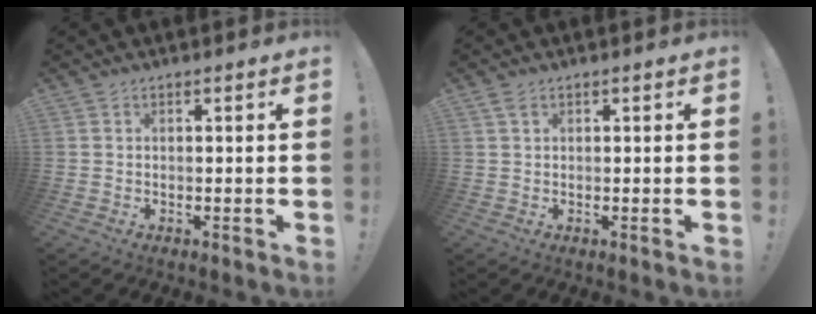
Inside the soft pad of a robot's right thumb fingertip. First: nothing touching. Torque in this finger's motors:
{"motor_torque": [-0.07, -0.02, -0.29, 0.07, 0.10]}